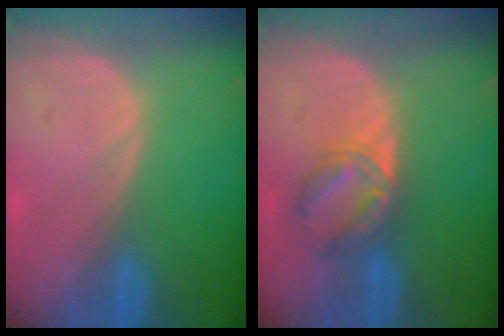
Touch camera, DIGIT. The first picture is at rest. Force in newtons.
{"total": 5.6, "press": 5.5, "slide": 1.1}